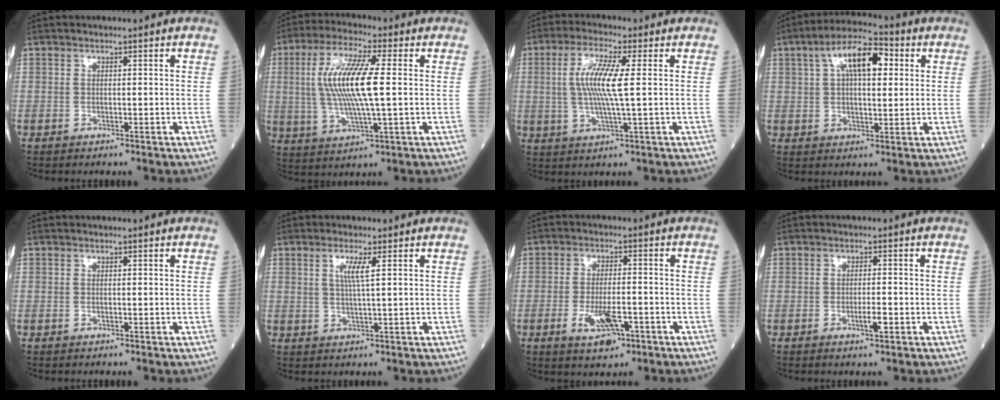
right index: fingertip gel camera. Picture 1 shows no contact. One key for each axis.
{"total": 12.3, "fx": 1.1, "fy": 1.7, "fz": 12.2, "tx": -0.251, "ty": 0.004, "tz": 0.020}
{"total": 8.3, "fx": 1.0, "fy": 0.4, "fz": 8.2, "tx": -0.174, "ty": 0.001, "tz": 0.017}
{"total": 10.7, "fx": 3.6, "fy": 3.8, "fz": 9.3, "tx": -0.165, "ty": 0.032, "tz": 0.057}
{"total": 0.0}
{"total": 3.2, "fx": 1.1, "fy": -0.2, "fz": 3.0, "tx": -0.063, "ty": -0.002, "tz": 0.020}
{"total": 6.2, "fx": -2.8, "fy": 2.3, "fz": 5.1, "tx": -0.098, "ty": -0.006, "tz": -0.039}
{"total": 2.3, "fx": -0.9, "fy": 0.3, "fz": 2.1, "tx": -0.036, "ty": -0.002, "tz": -0.015}